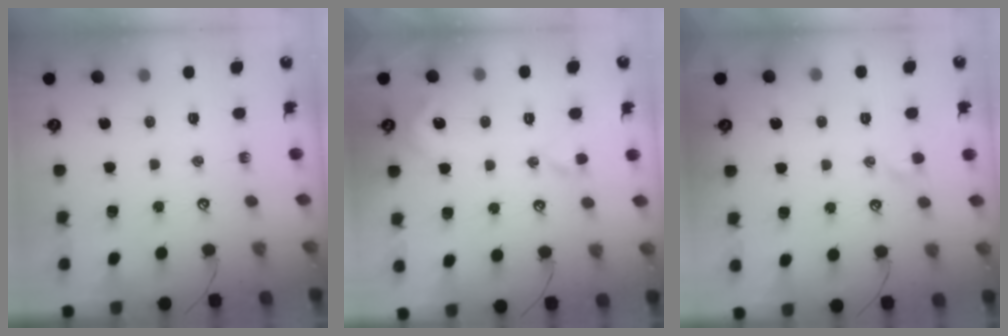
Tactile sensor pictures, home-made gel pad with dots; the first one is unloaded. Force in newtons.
{"total": 3.9, "press": 3.9, "slide": 0.7}
{"total": 1.6, "press": 1.4, "slide": 0.6}